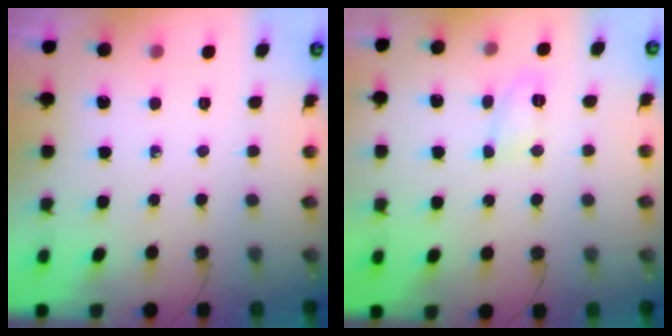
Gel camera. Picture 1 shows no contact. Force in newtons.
{"total": 5.7, "press": 5.6, "slide": 0.7}